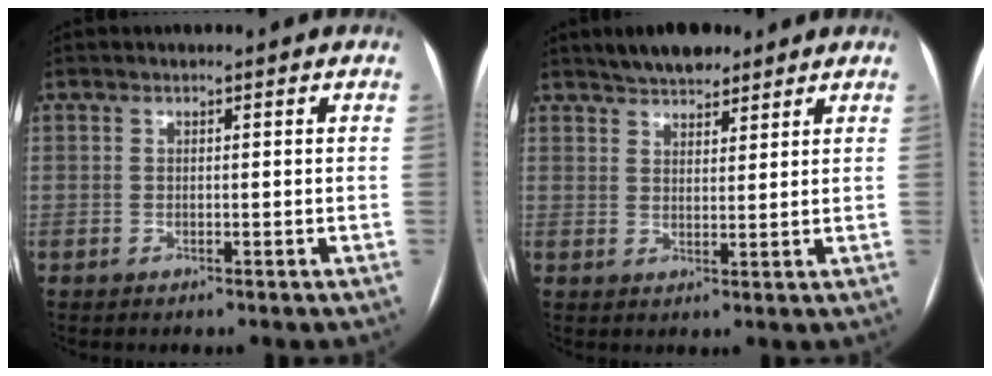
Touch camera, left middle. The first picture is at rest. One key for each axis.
{"total": 6.0, "fx": 5.0, "fy": 2.2, "fz": 2.6, "tx": -0.042, "ty": 0.014, "tz": 0.085}